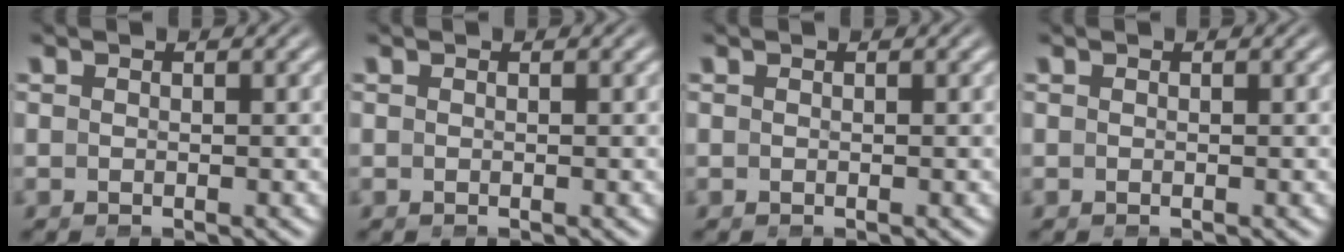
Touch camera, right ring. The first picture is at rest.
{"total": 0.0}
{"total": 0.0}
{"total": 0.0}